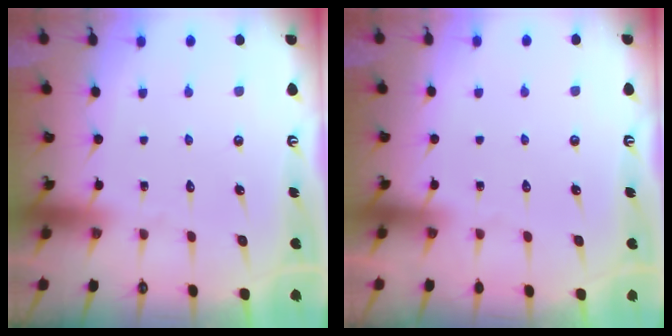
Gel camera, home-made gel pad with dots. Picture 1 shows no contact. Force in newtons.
{"total": 0.0}